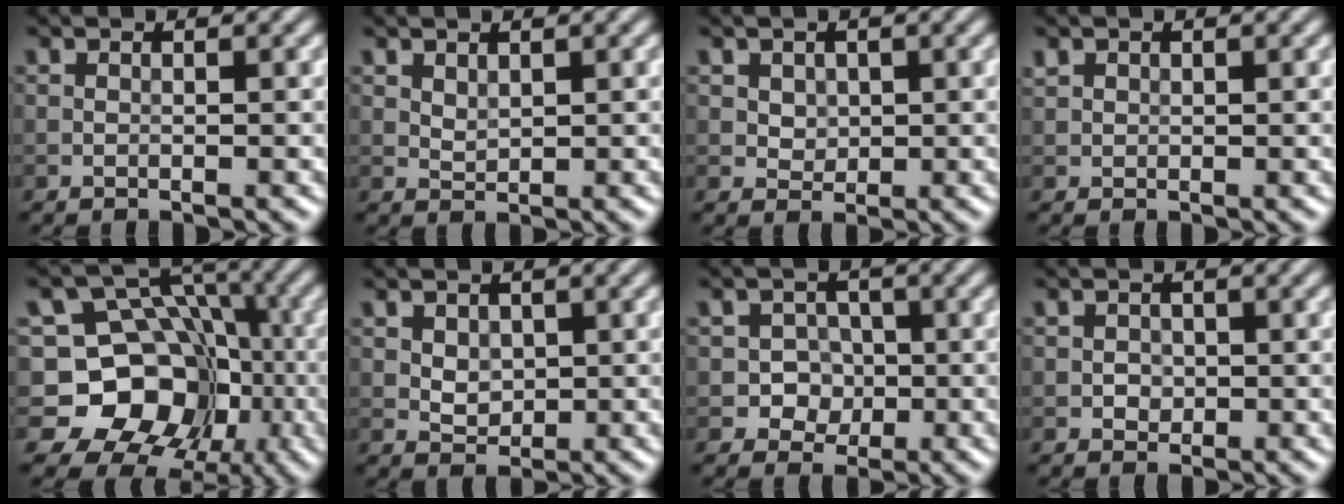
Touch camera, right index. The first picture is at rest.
{"total": 1.1, "force": [0.8, 0.6, 0.6], "torque": [-0.015, -0.002, 0.021]}
{"total": 1.7, "force": [0.6, 1.4, 0.7], "torque": [-0.015, -0.004, 0.020]}
{"total": 0.9, "force": [0.5, 0.7, 0.2], "torque": [-0.002, 0.000, 0.011]}
{"total": 11.8, "force": [-2.5, 10.1, 5.5], "torque": [-0.071, 0.012, -0.079]}
{"total": 1.9, "force": [0.4, 1.5, 1.1], "torque": [-0.021, -0.002, 0.011]}
{"total": 3.0, "force": [-0.6, 2.7, 1.1], "torque": [-0.001, 0.001, -0.023]}
{"total": 1.2, "force": [-0.1, 1.2, 0.4], "torque": [-0.002, -0.003, -0.003]}